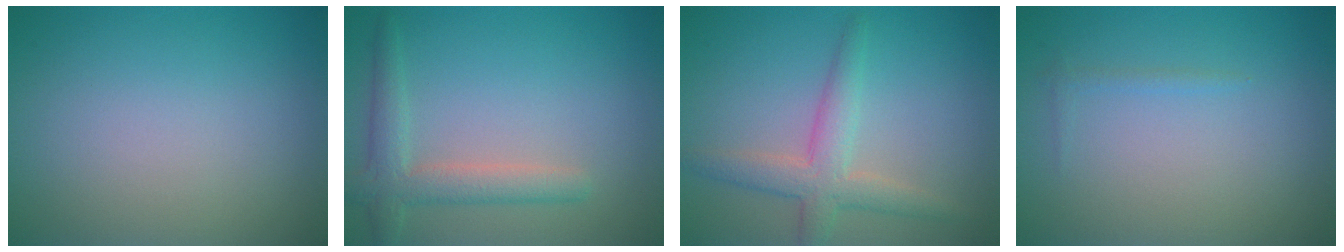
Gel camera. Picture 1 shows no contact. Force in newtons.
{"total": 3.3, "press": 3.3, "slide": 0.3}
{"total": 3.6, "press": 3.6, "slide": 0.2}
{"total": 0.6, "press": 0.6, "slide": 0.1}